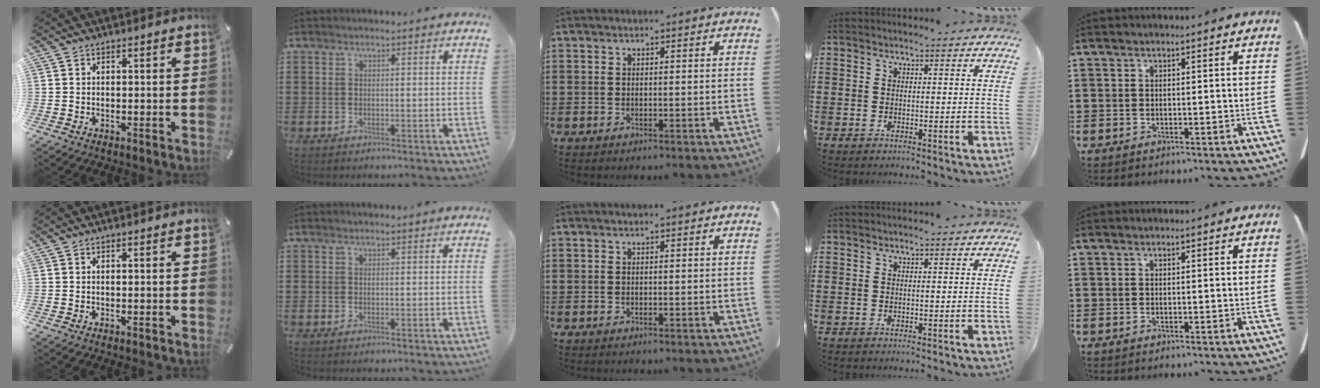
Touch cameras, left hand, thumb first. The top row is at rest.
{}